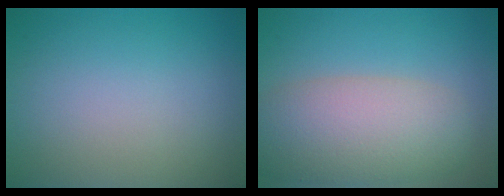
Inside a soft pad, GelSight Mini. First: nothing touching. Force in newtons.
{"total": 7.6, "press": 7.6, "slide": 0.4}